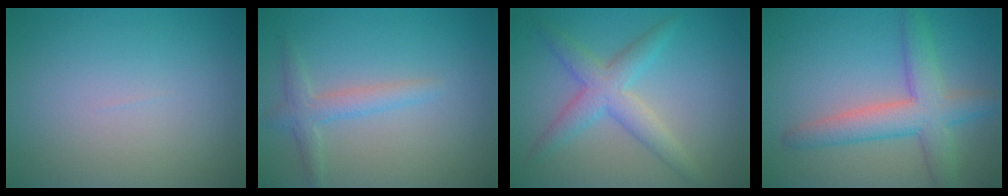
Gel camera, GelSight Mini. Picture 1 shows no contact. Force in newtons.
{"total": 2.3, "press": 2.3, "slide": 0.1}
{"total": 3.9, "press": 3.9, "slide": 0.1}
{"total": 5.5, "press": 5.5, "slide": 0.3}